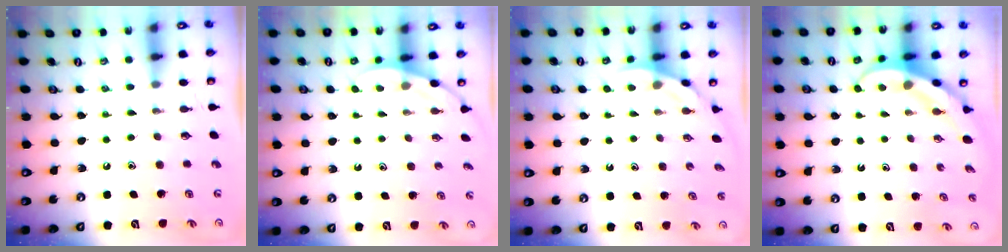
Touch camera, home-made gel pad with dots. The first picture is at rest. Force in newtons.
{"total": 2.8, "press": 2.8, "slide": 0.2}
{"total": 2.6, "press": 2.6, "slide": 0.1}
{"total": 4.0, "press": 3.9, "slide": 0.4}